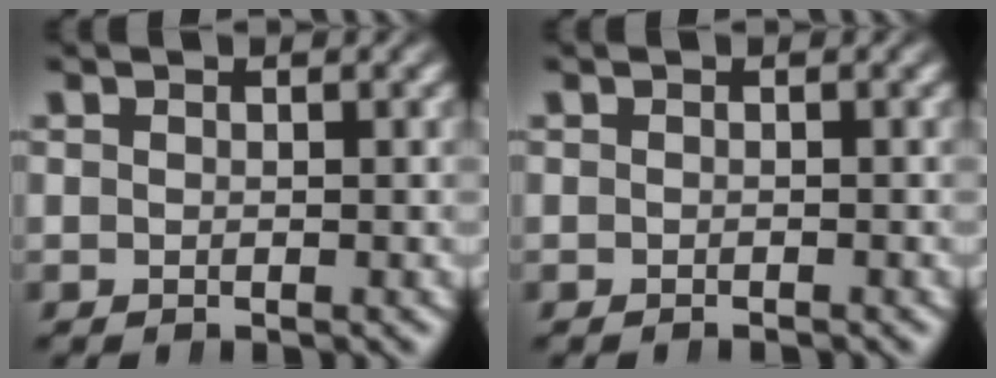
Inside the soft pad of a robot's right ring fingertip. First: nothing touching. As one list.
[{"total": 0.7, "force": [-0.7, -0.3, -0.1], "torque": [0.004, -0.002, -0.010]}]